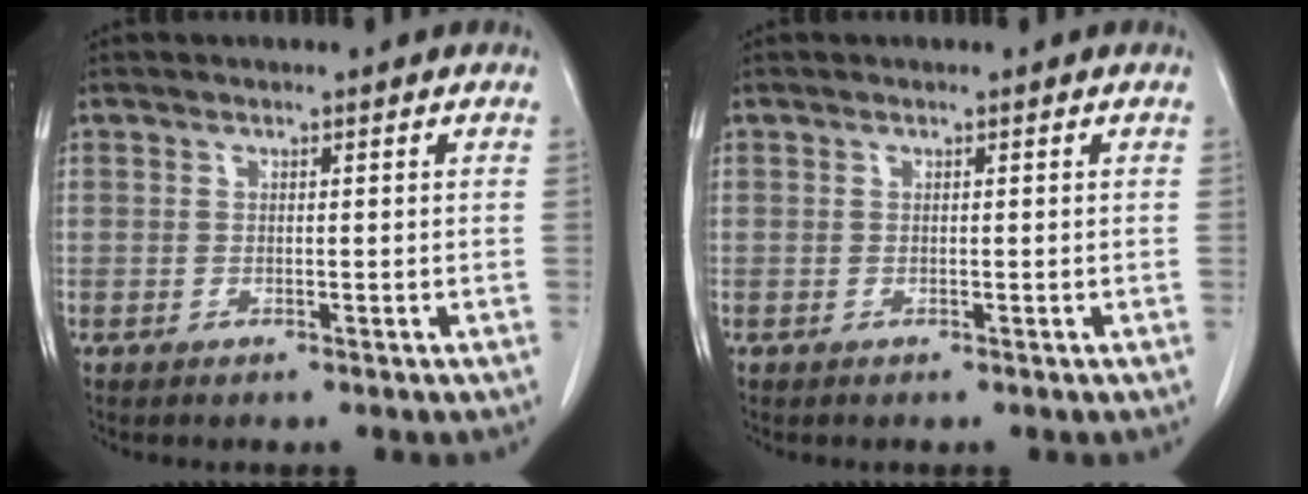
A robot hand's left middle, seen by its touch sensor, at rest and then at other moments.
{"total": 0.0}